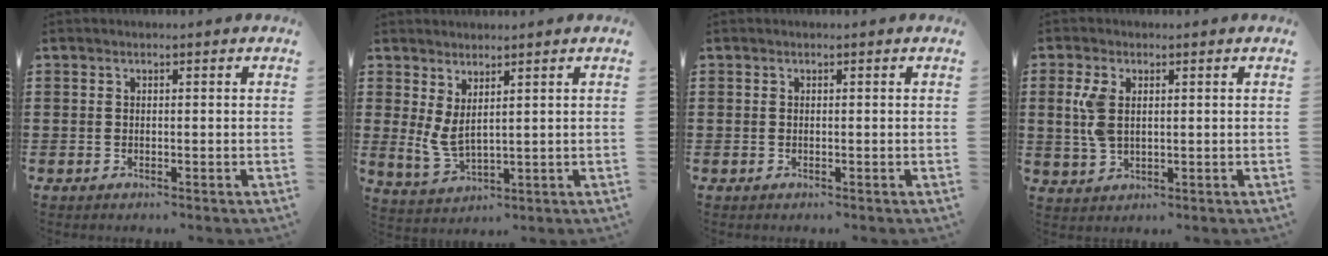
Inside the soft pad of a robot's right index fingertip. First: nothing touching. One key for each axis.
{"total": 3.5, "fx": 1.6, "fy": 1.5, "fz": 2.8, "tx": -0.083, "ty": -0.009, "tz": 0.026}
{"total": 0.0}
{"total": 4.6, "fx": 1.0, "fy": 2.5, "fz": 3.8, "tx": -0.095, "ty": 0.003, "tz": 0.012}